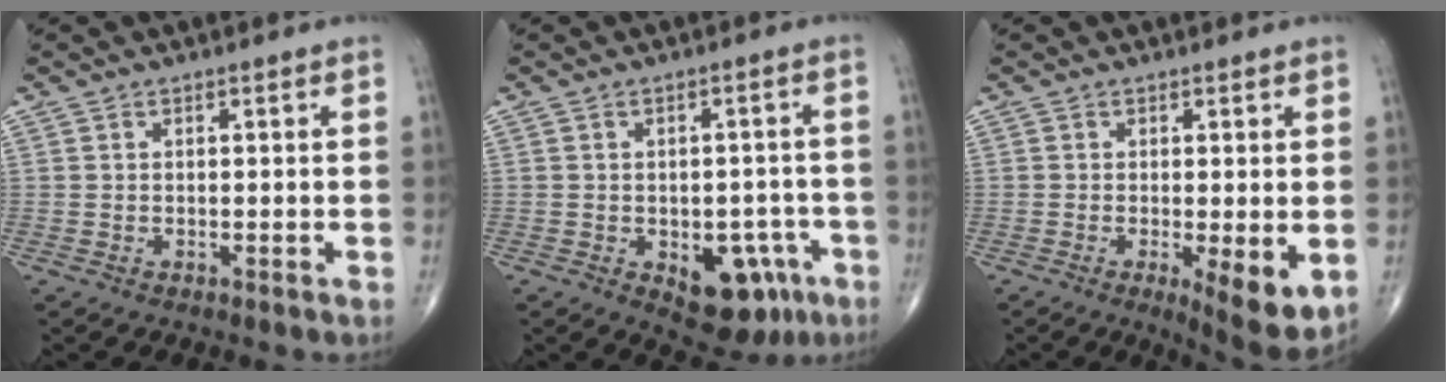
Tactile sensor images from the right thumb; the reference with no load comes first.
{"total": 11.1, "force": [-4.6, 6.5, 7.7], "torque": [-0.060, 0.023, -0.050]}
{"total": 7.4, "force": [-1.5, 2.1, 6.9], "torque": [-0.099, -0.023, -0.021]}